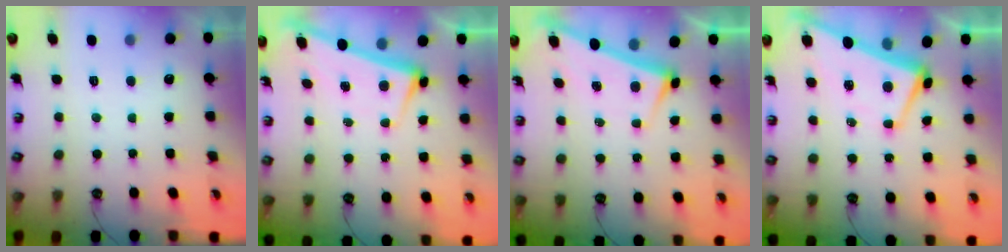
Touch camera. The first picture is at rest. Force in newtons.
{"total": 2.8, "press": 2.7, "slide": 0.4}
{"total": 3.0, "press": 3.0, "slide": 0.2}
{"total": 1.9, "press": 1.8, "slide": 0.7}